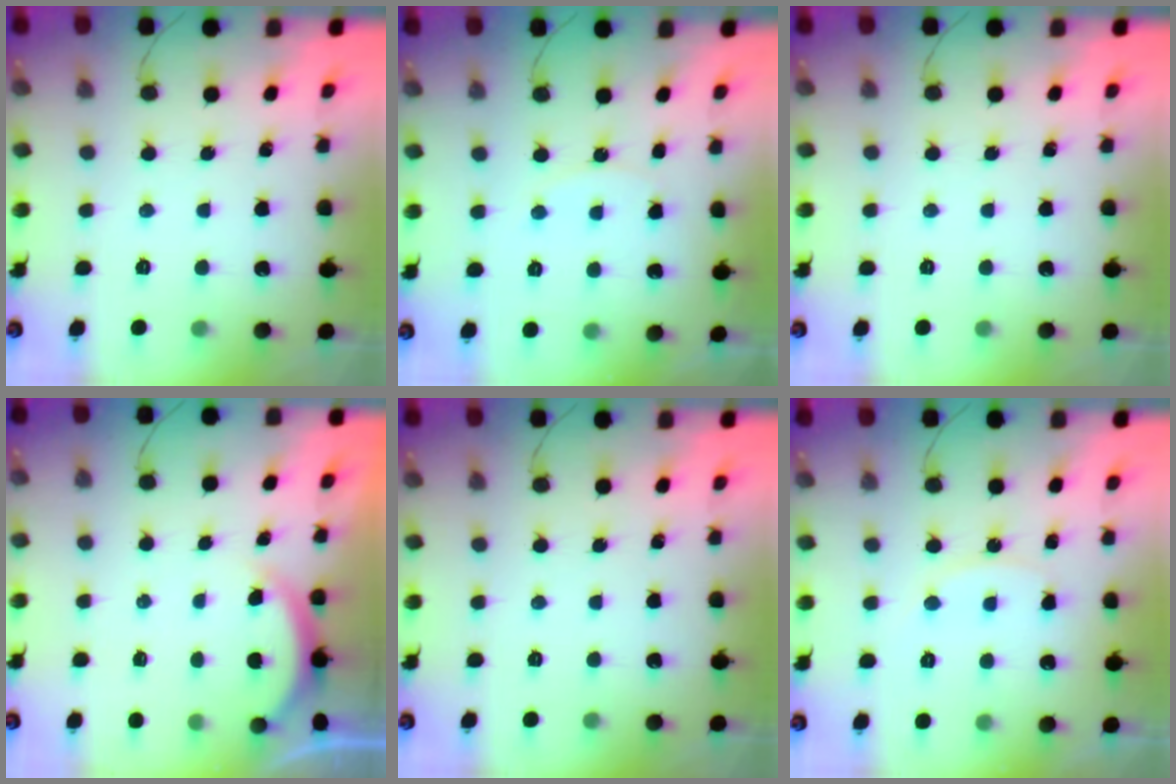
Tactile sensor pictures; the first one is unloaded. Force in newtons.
{"total": 6.2, "press": 6.2, "slide": 0.5}
{"total": 0.0}
{"total": 1.7, "press": 1.7, "slide": 0.4}
{"total": 0.0}
{"total": 7.0, "press": 7.0, "slide": 0.3}